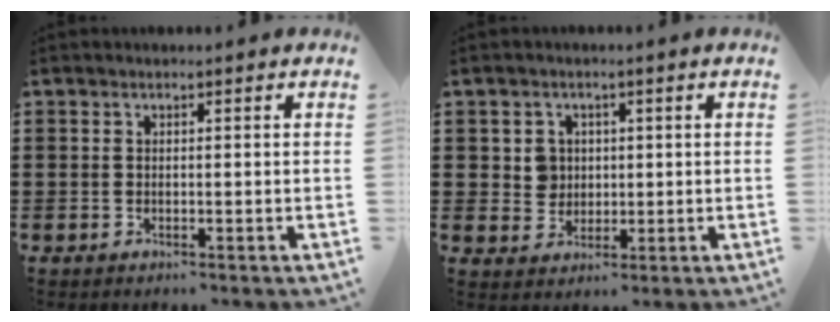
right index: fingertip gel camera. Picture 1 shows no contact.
{"total": 3.4, "force": [0.7, 3.2, 0.9], "torque": [-0.033, 0.010, 0.011]}